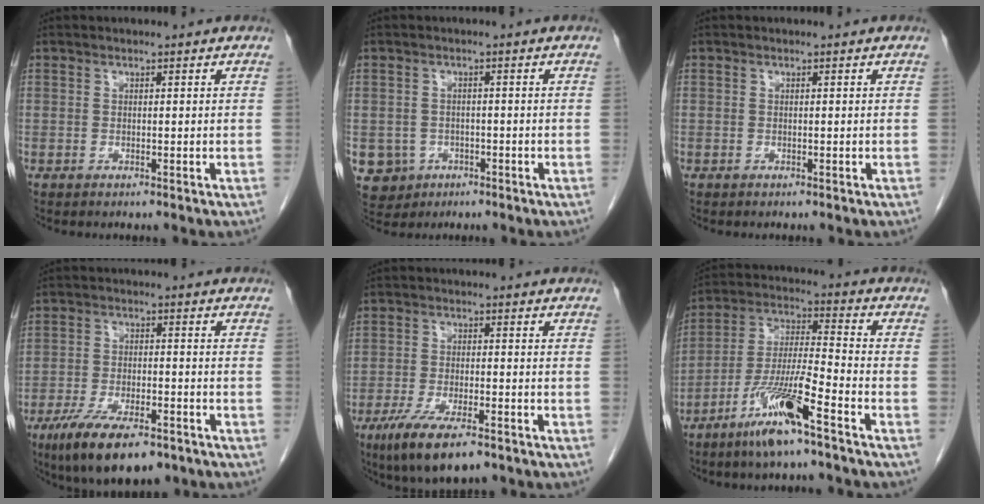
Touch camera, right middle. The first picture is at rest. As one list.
[{"total": 5.4, "force": [-2.2, 4.9, 0.7], "torque": [-0.019, 0.005, -0.029]}, {"total": 0.0}, {"total": 12.0, "force": [-8.1, 3.7, 8.0], "torque": [-0.138, -0.017, -0.131]}, {"total": 10.0, "force": [-6.7, 2.3, 7.0], "torque": [-0.126, -0.020, -0.107]}, {"total": 12.0, "force": [-7.4, 0.3, 9.5], "torque": [-0.193, -0.019, -0.145]}]